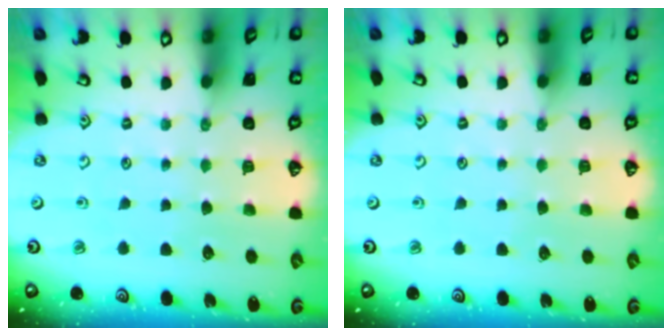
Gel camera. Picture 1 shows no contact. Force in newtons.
{"total": 0.0}